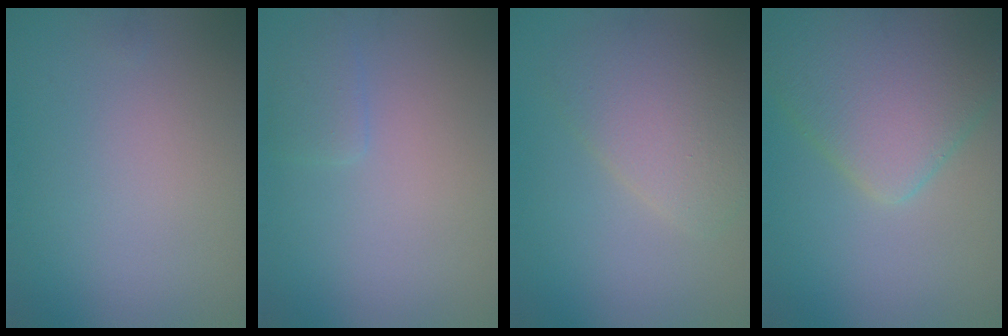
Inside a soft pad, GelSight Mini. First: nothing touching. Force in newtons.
{"total": 1.4, "press": 1.4, "slide": 0.1}
{"total": 4.2, "press": 4.2, "slide": 0.2}
{"total": 8.0, "press": 8.0, "slide": 0.4}